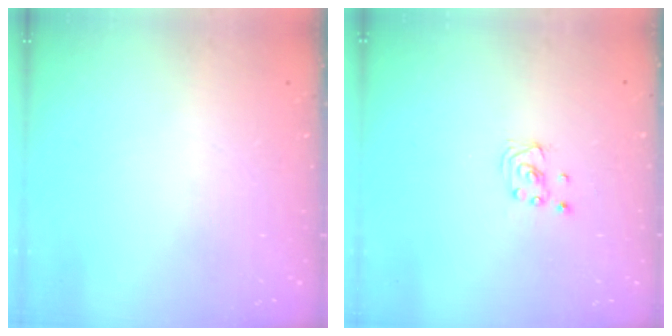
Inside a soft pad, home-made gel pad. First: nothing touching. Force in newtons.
{"total": 2.3, "press": 2.3, "slide": 0.2}